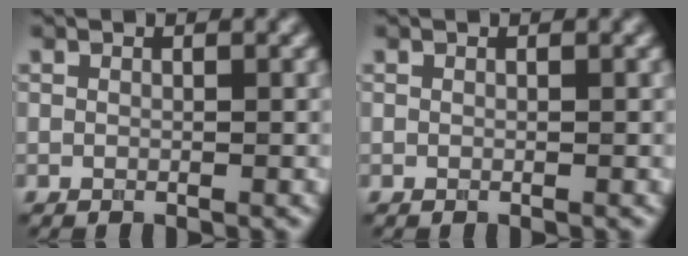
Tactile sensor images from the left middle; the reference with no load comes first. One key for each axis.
{"total": 0.0}